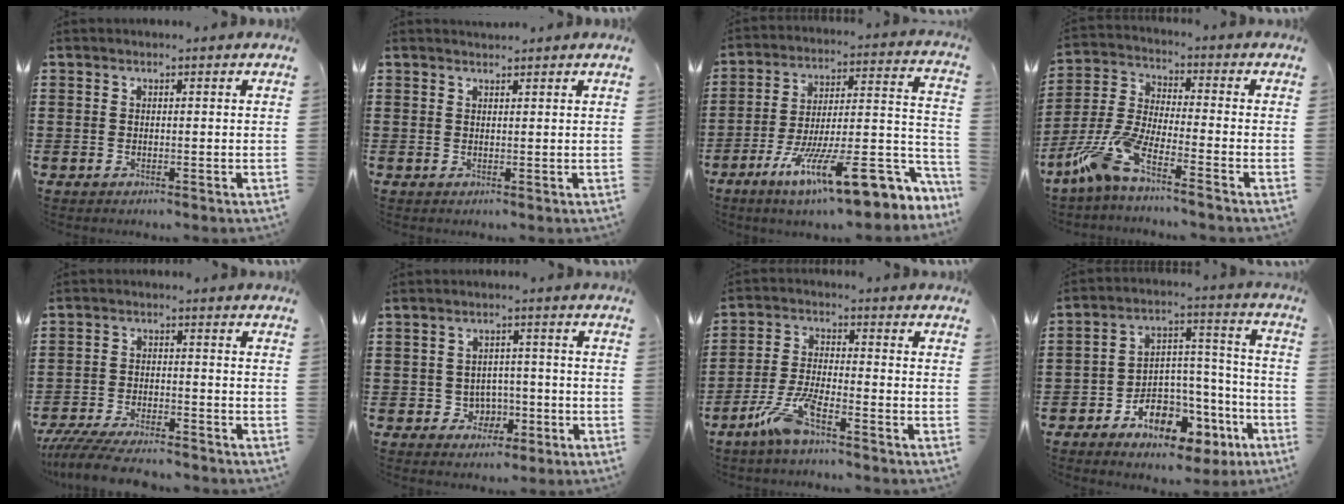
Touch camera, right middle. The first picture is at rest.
{"total": 1.0, "force": [1.0, 0.0, -0.1], "torque": [-0.002, -0.003, 0.020]}
{"total": 15.9, "force": [-9.5, 3.6, 12.2], "torque": [-0.177, 0.010, -0.158]}
{"total": 8.3, "force": [-6.3, 0.9, 5.3], "torque": [-0.148, -0.021, -0.133]}
{"total": 5.8, "force": [-5.4, 0.7, 2.2], "torque": [-0.053, -0.007, -0.106]}
{"total": 3.3, "force": [-1.3, 2.7, 1.3], "torque": [-0.035, 0.004, -0.029]}
{"total": 7.2, "force": [-4.8, 1.1, 5.3], "torque": [-0.124, -0.010, -0.093]}
{"total": 8.6, "force": [-5.6, 5.0, 4.3], "torque": [-0.076, 0.026, -0.096]}